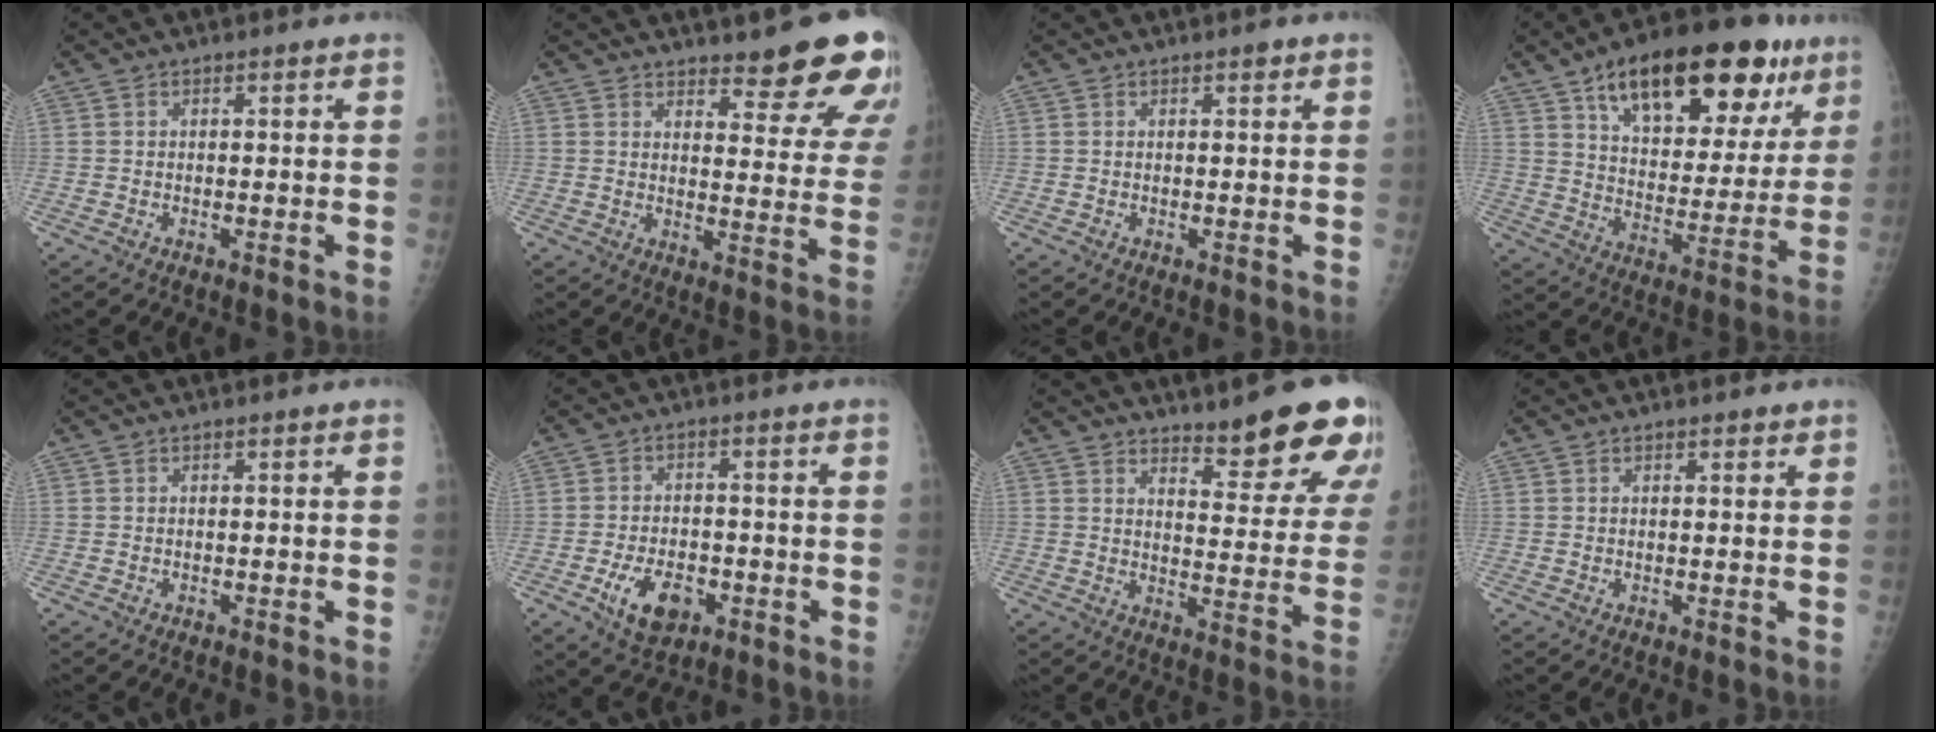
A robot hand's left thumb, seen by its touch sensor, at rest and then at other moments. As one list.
[{"total": 13.2, "force": [10.3, 3.4, 7.6], "torque": [-0.055, -0.074, 0.121]}, {"total": 1.0, "force": [0.6, 0.4, 0.7], "torque": [-0.007, 0.000, 0.006]}, {"total": 27.2, "force": [15.3, 12.3, 18.9], "torque": [-0.240, -0.018, 0.234]}, {"total": 0.0}, {"total": 8.2, "force": [-3.5, 5.0, 5.5], "torque": [-0.083, 0.012, -0.052]}, {"total": 14.2, "force": [10.5, 3.4, 8.9], "torque": [-0.077, -0.080, 0.141]}, {"total": 1.2, "force": [0.9, 0.5, 0.7], "torque": [-0.004, -0.004, 0.010]}]